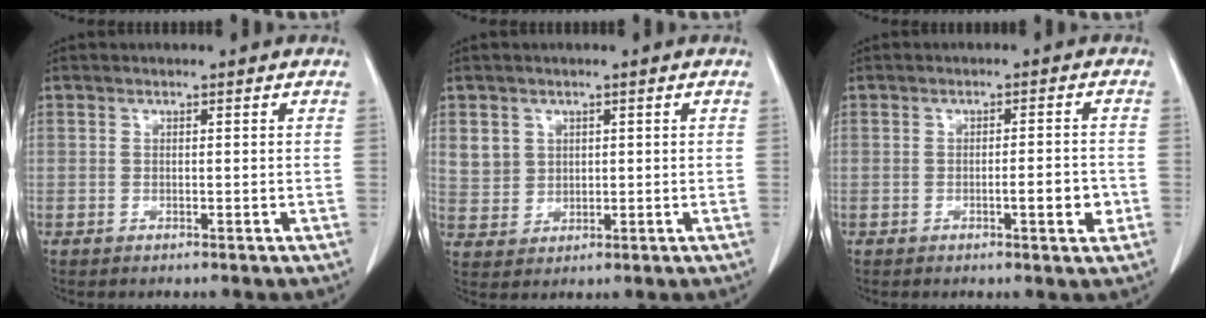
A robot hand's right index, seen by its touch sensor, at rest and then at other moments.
{"total": 4.6, "force": [1.8, 4.1, 0.8], "torque": [-0.017, 0.004, 0.046]}
{"total": 3.9, "force": [-1.2, 0.7, 3.6], "torque": [-0.051, 0.000, -0.015]}